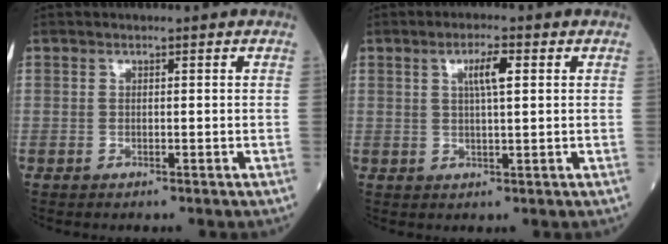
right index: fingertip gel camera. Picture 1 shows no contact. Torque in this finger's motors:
{"motor_torque": [0.24, 0.00, 0.11, 0.04]}